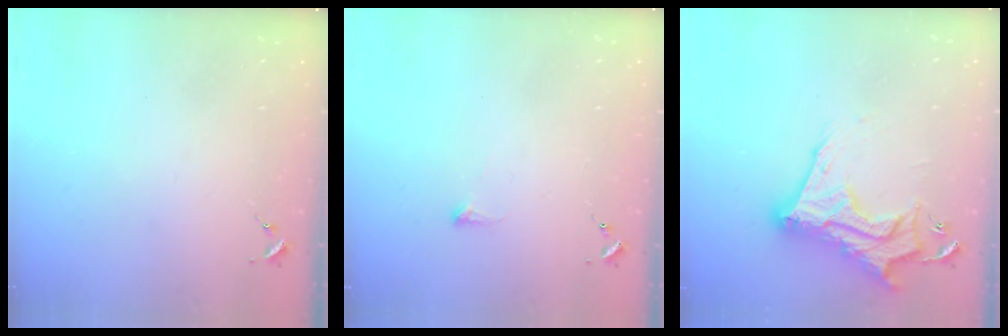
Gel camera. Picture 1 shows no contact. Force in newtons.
{"total": 4.2, "press": 4.1, "slide": 1.0}
{"total": 17.7, "press": 17.6, "slide": 1.6}